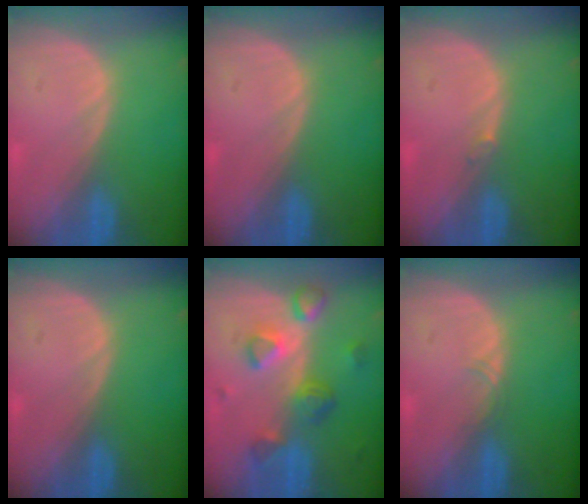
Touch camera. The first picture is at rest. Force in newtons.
{"total": 0.0}
{"total": 0.5, "press": 0.5, "slide": 0.1}
{"total": 0.0}
{"total": 7.8, "press": 6.9, "slide": 3.7}
{"total": 0.9, "press": 0.8, "slide": 0.2}